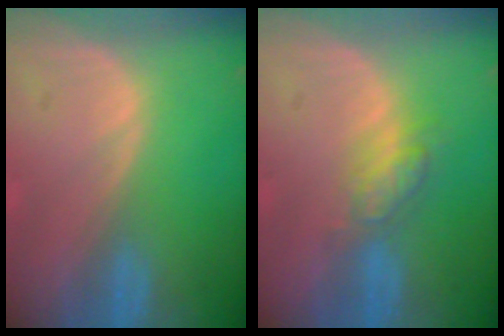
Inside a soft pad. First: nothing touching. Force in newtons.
{"total": 4.6, "press": 4.1, "slide": 2.1}